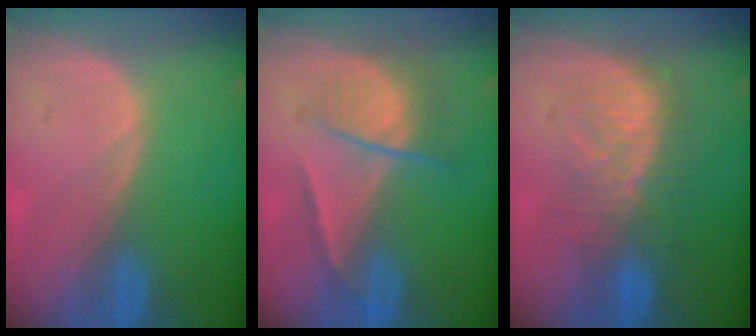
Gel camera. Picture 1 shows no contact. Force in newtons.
{"total": 6.7, "press": 5.8, "slide": 3.5}
{"total": 7.9, "press": 7.8, "slide": 1.6}